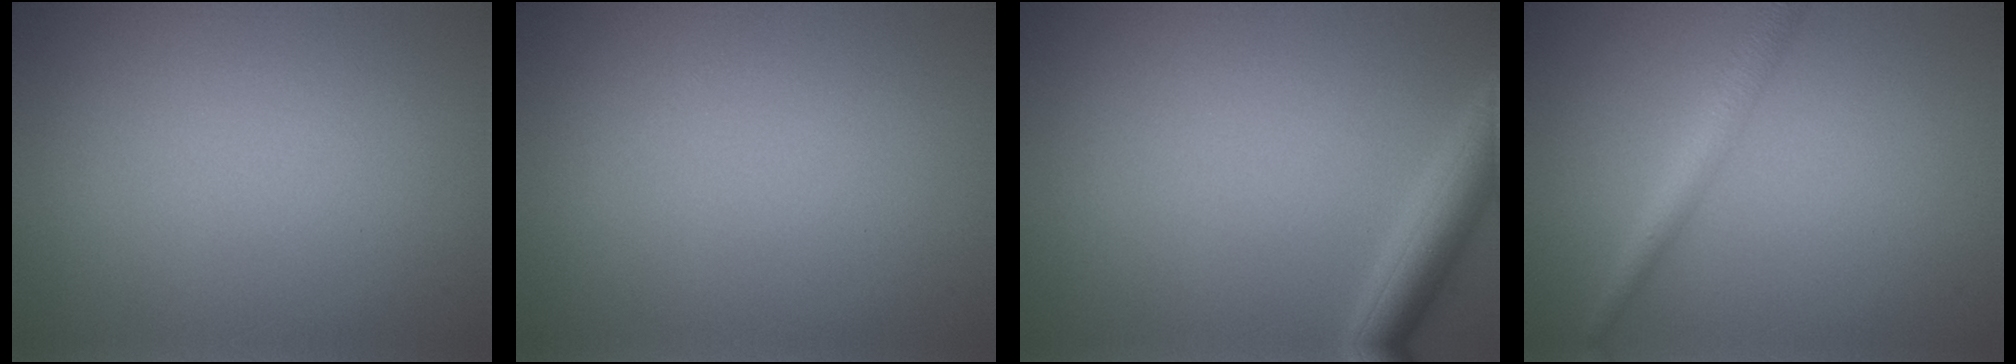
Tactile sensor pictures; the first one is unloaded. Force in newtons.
{"total": 0.0}
{"total": 3.4, "press": 3.4, "slide": 0.2}
{"total": 2.6, "press": 2.6, "slide": 0.0}